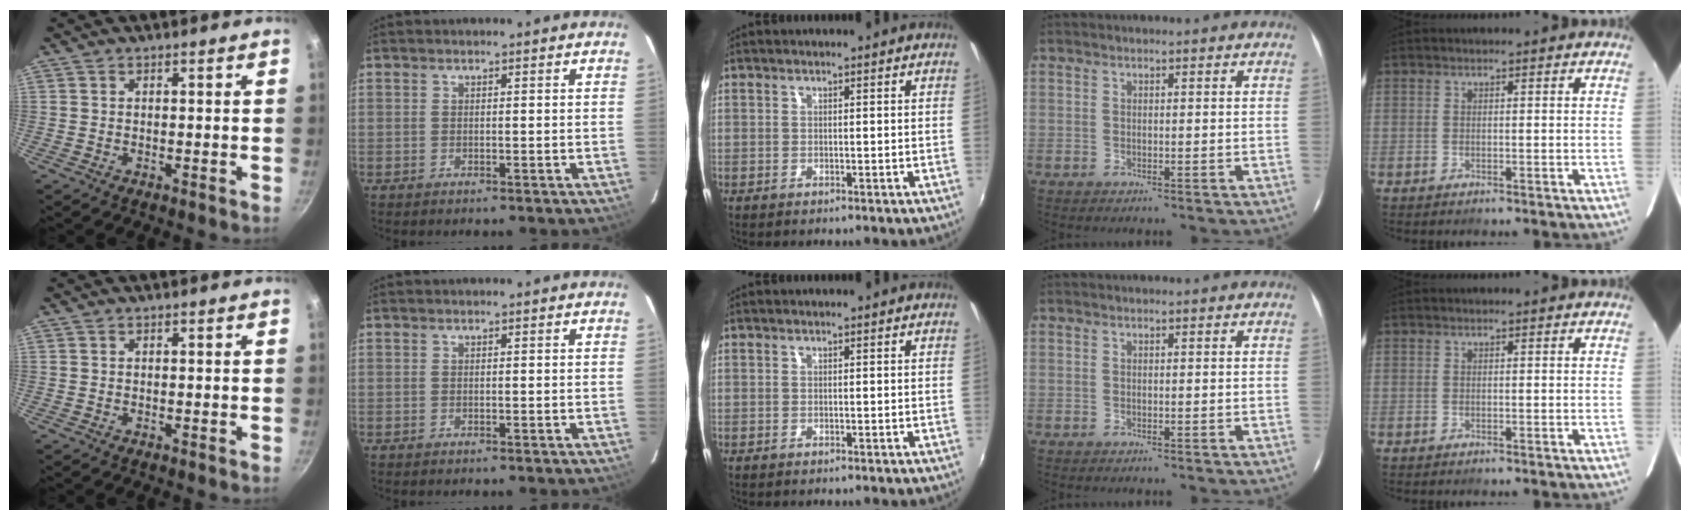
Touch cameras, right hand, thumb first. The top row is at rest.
{}